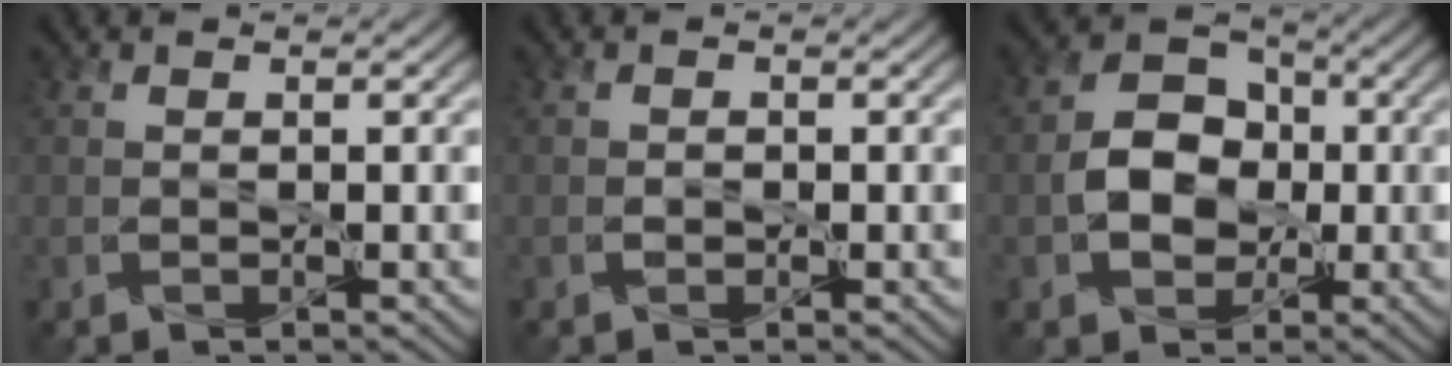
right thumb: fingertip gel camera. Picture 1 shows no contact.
{"total": 0.5, "force": [-0.2, 0.4, 0.2], "torque": [-0.003, -0.002, -0.004]}
{"total": 6.6, "force": [-0.9, 5.2, 3.9], "torque": [-0.074, 0.005, -0.025]}